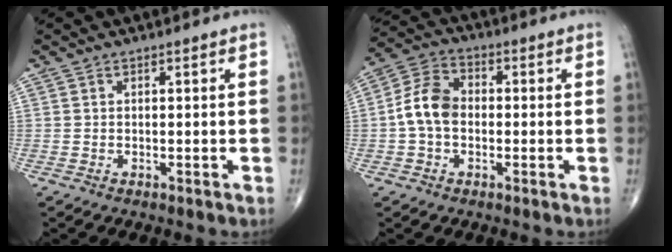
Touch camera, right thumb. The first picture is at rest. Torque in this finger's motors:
{"motor_torque": [0.68, 1.89, 0.86, -0.20, 0.08]}